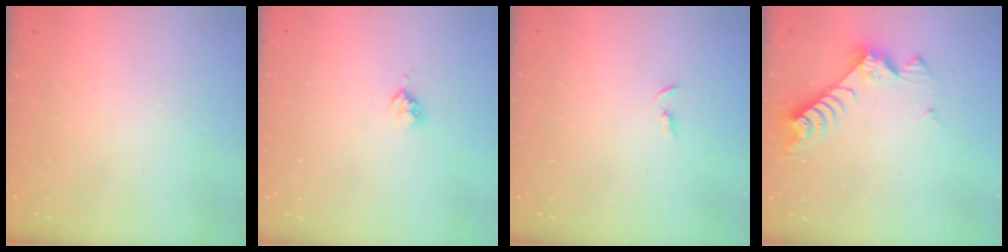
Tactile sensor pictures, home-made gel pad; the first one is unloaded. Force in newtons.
{"total": 2.5, "press": 2.5, "slide": 0.3}
{"total": 2.2, "press": 2.2, "slide": 0.2}
{"total": 7.6, "press": 7.6, "slide": 0.6}